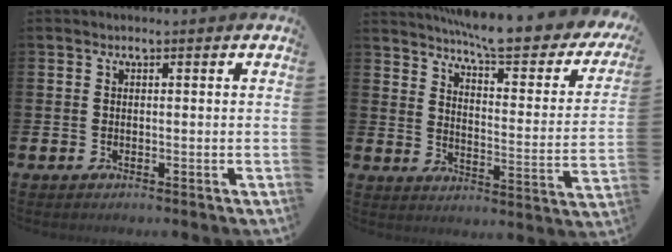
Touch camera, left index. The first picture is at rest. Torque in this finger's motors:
{"motor_torque": [0.94, -1.14, 0.77, 0.21]}